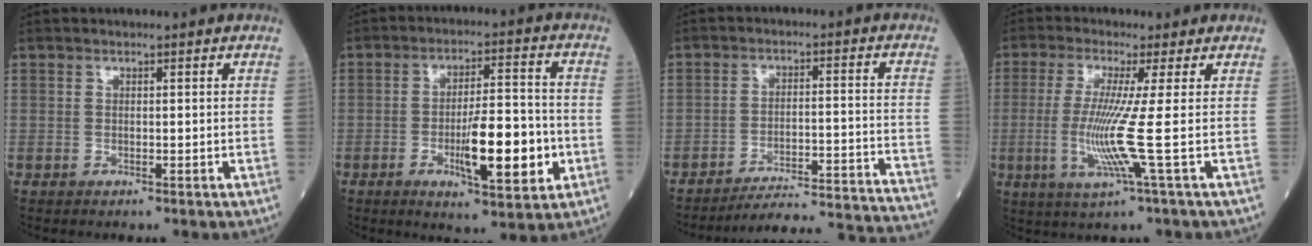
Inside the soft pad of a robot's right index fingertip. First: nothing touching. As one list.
[{"total": 11.5, "force": [-3.1, 2.5, 10.8], "torque": [-0.176, -0.001, -0.044]}, {"total": 19.9, "force": [-19.5, -1.5, 3.9], "torque": [-0.015, -0.001, -0.254]}, {"total": 8.0, "force": [-1.0, -2.0, 7.7], "torque": [-0.164, -0.021, -0.019]}]